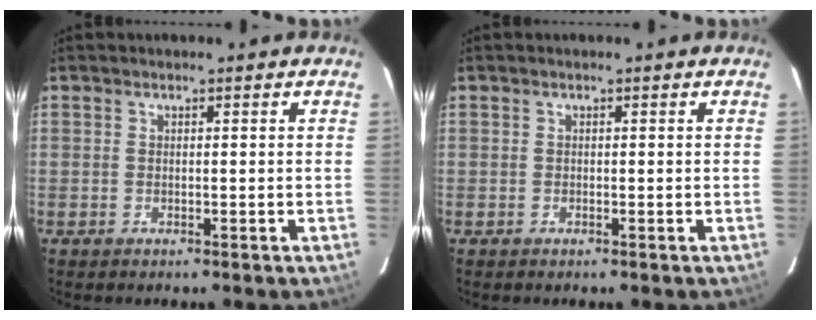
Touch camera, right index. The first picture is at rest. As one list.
[{"total": 0.0}]